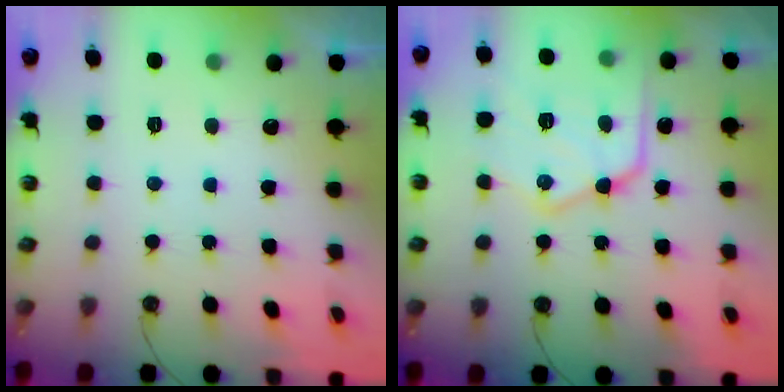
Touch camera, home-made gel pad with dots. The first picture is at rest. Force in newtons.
{"total": 20.9, "press": 20.8, "slide": 2.2}